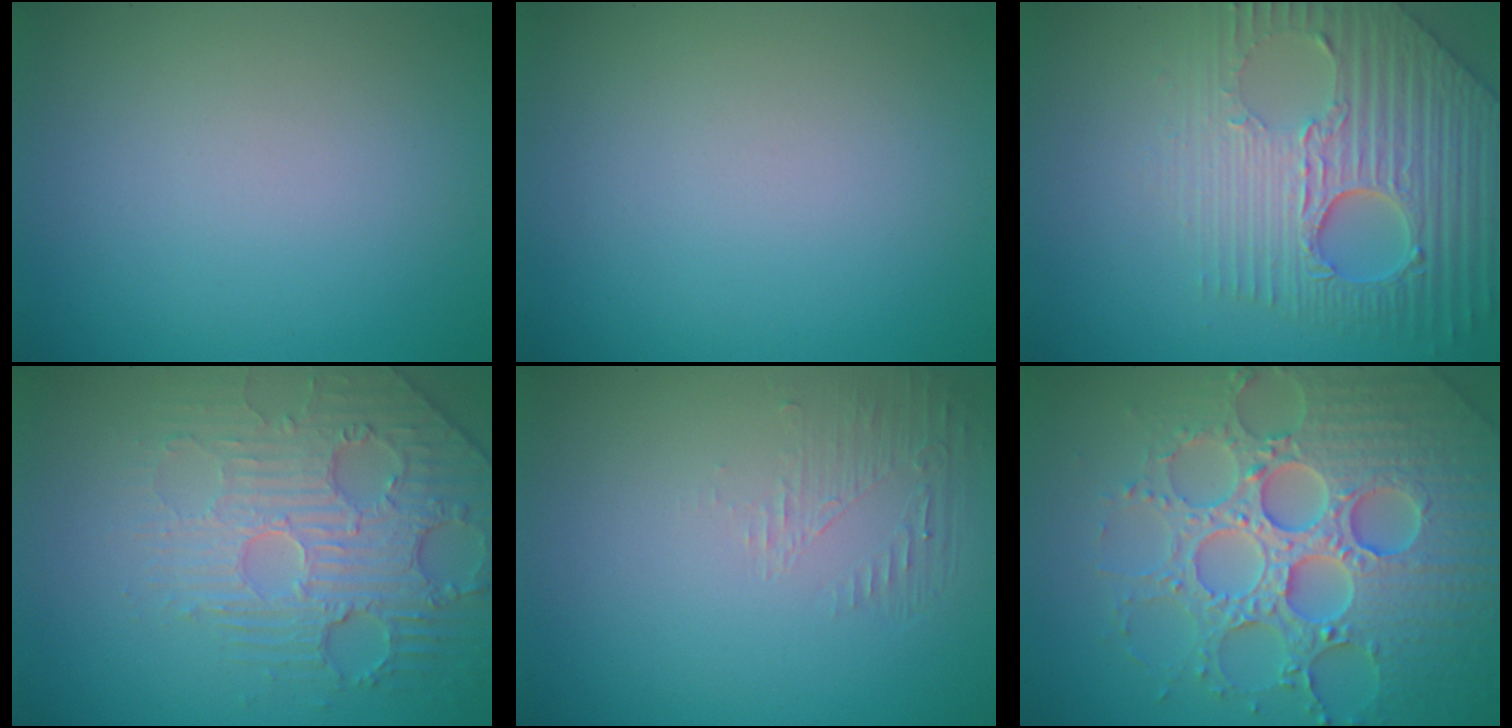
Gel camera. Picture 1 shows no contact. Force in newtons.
{"total": 0.0}
{"total": 6.6, "press": 5.4, "slide": 3.8}
{"total": 4.4, "press": 4.0, "slide": 1.7}
{"total": 1.3, "press": 0.0, "slide": 1.3}
{"total": 8.0, "press": 7.8, "slide": 1.7}